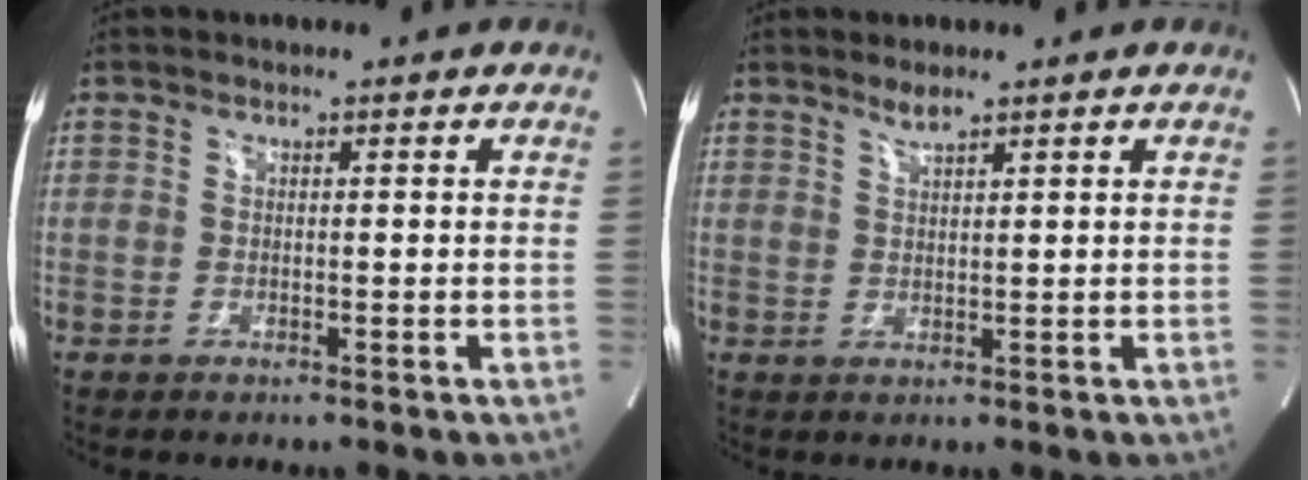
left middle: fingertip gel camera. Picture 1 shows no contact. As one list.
[{"total": 1.9, "force": [1.6, -0.1, 1.0], "torque": [-0.023, -0.001, 0.033]}]